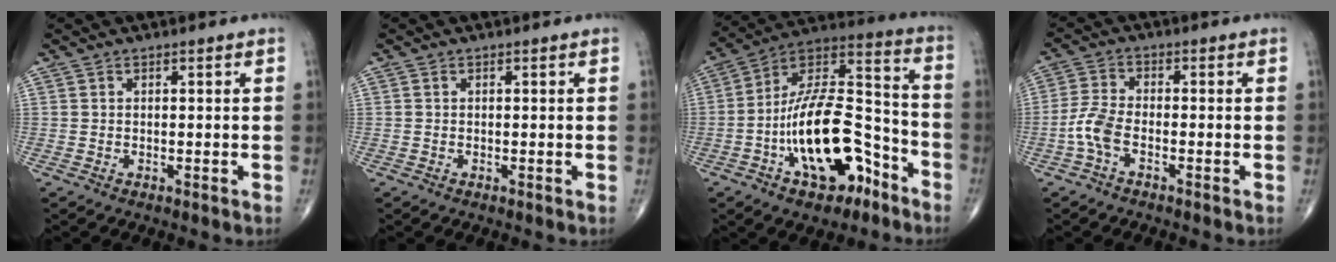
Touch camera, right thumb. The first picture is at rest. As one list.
[{"total": 0.0}, {"total": 21.2, "force": [-8.5, 10.4, 16.4], "torque": [-0.251, 0.079, -0.135]}, {"total": 5.0, "force": [-2.2, 2.1, 4.0], "torque": [-0.096, 0.015, -0.050]}]